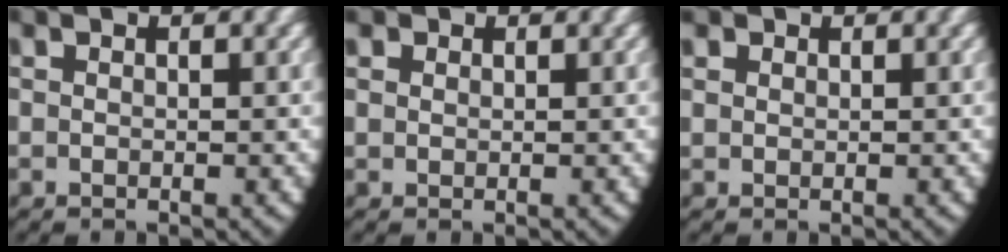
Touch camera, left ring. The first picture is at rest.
{"total": 1.3, "force": [0.7, 0.9, 0.5], "torque": [-0.020, -0.006, 0.021]}
{"total": 1.0, "force": [0.6, 0.6, 0.3], "torque": [-0.015, -0.006, 0.020]}